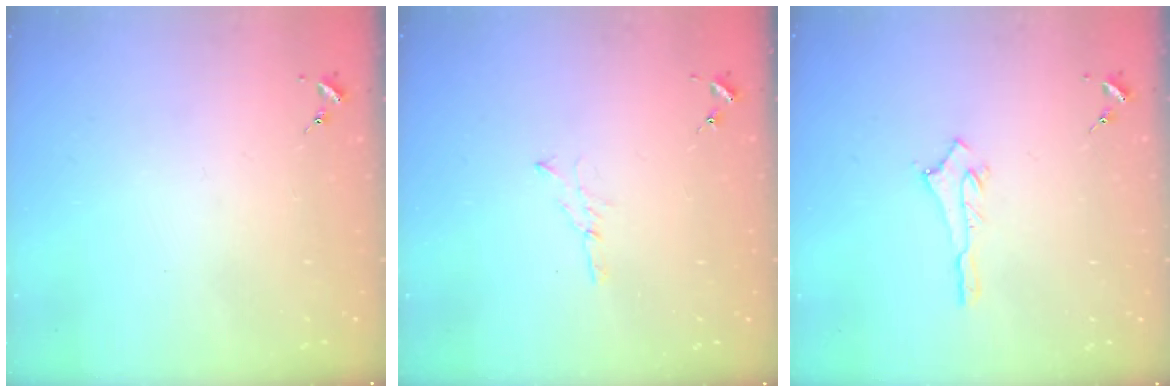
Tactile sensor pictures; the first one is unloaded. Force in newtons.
{"total": 2.8, "press": 2.8, "slide": 0.3}
{"total": 2.8, "press": 2.8, "slide": 0.2}